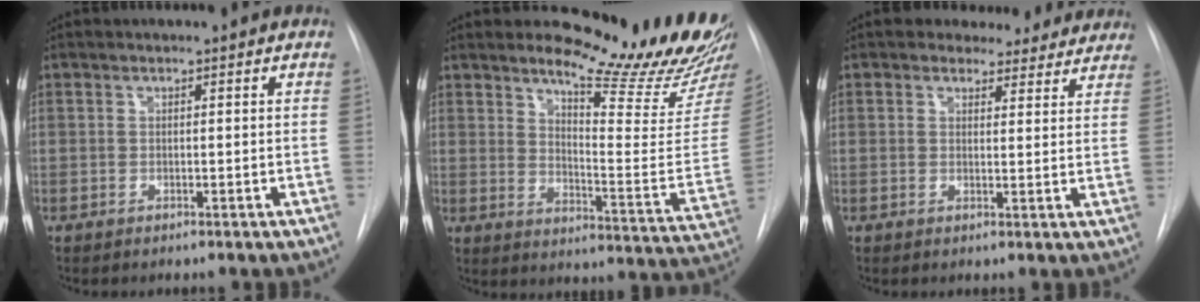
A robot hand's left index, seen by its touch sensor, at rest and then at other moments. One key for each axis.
{"total": 19.5, "fx": 17.9, "fy": 0.4, "fz": 7.6, "tx": -0.108, "ty": -0.143, "tz": 0.218}
{"total": 9.4, "fx": 8.3, "fy": 4.3, "fz": 1.0, "tx": 0.021, "ty": -0.002, "tz": 0.074}